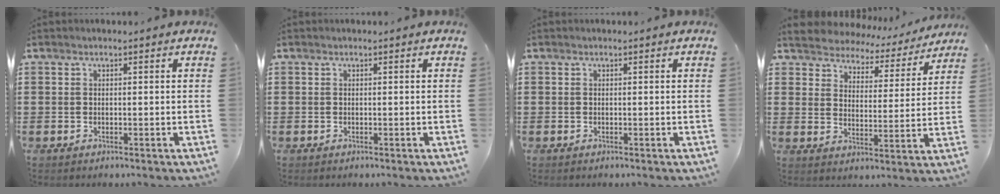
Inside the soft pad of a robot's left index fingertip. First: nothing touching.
{"total": 0.0}
{"total": 0.0}
{"total": 3.9, "force": [3.9, 0.7, -0.5], "torque": [-0.018, -0.031, 0.062]}